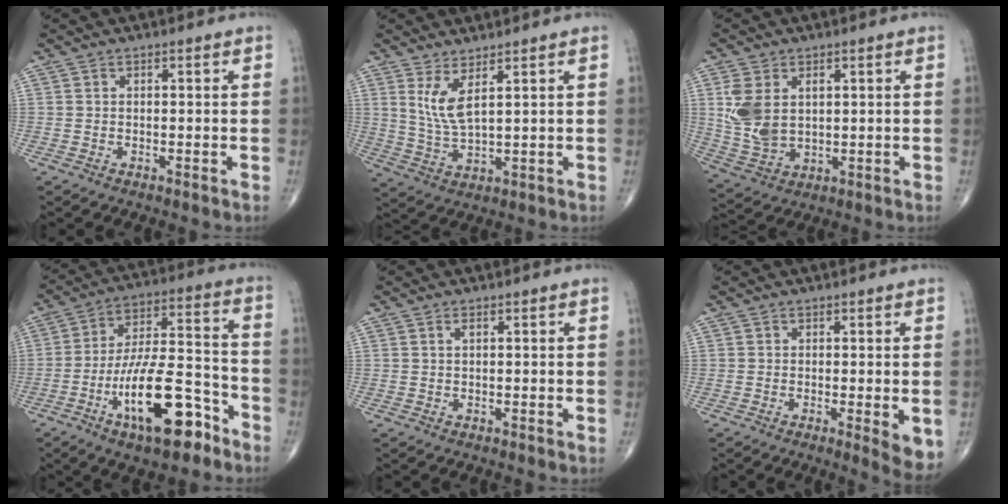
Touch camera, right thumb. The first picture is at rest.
{"total": 6.2, "force": [2.9, 1.6, 5.2], "torque": [-0.108, -0.028, 0.068]}
{"total": 9.6, "force": [2.2, 6.3, 6.9], "torque": [-0.134, -0.005, 0.057]}
{"total": 18.1, "force": [-9.1, 6.2, 14.4], "torque": [-0.249, 0.062, -0.152]}
{"total": 0.8, "force": [0.3, 0.2, 0.7], "torque": [-0.009, 0.002, 0.004]}
{"total": 5.0, "force": [-1.2, 1.4, 4.6], "torque": [-0.062, -0.013, -0.017]}